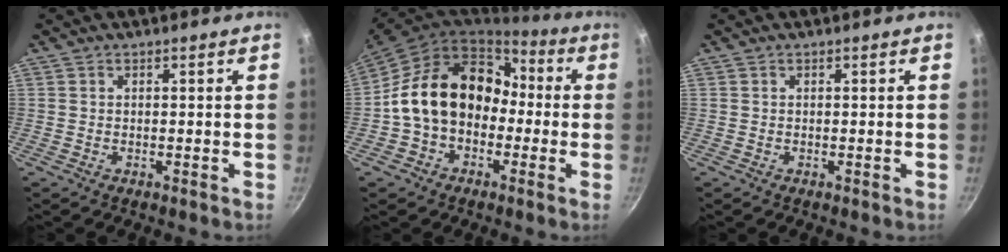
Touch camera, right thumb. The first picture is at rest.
{"total": 17.1, "force": [-0.9, 13.2, 10.7], "torque": [-0.151, 0.066, -0.023]}
{"total": 0.0}